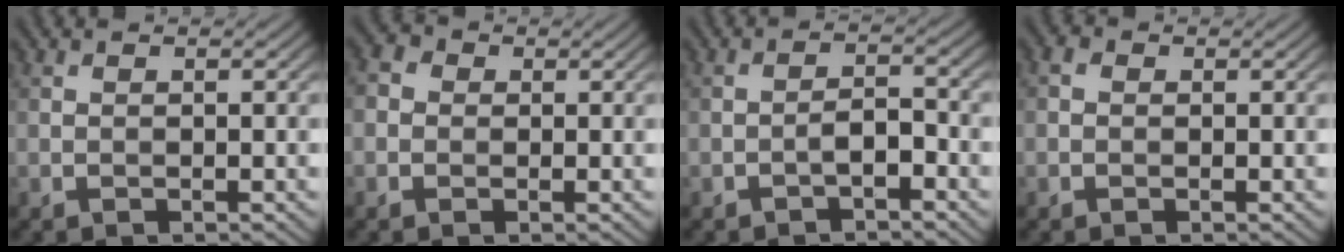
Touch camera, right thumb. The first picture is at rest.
{"total": 2.4, "force": [-0.1, 2.2, 0.8], "torque": [-0.023, 0.003, -0.008]}
{"total": 2.3, "force": [-1.4, 0.7, 1.7], "torque": [-0.028, 0.009, -0.030]}
{"total": 0.9, "force": [-0.1, 0.8, 0.5], "torque": [-0.009, 0.000, -0.005]}